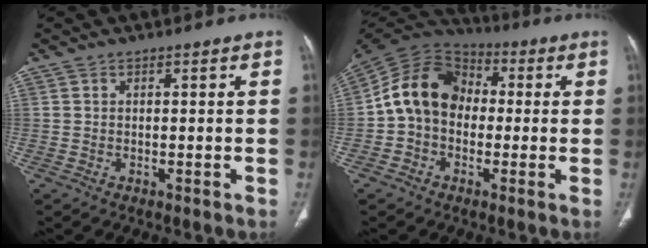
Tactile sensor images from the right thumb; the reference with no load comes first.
{"total": 13.6, "force": [-0.4, 10.6, 8.4], "torque": [-0.134, 0.038, -0.024]}